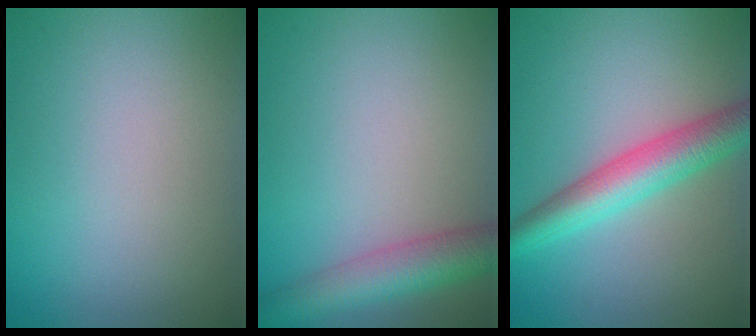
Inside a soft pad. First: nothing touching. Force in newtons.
{"total": 4.9, "press": 4.9, "slide": 0.2}
{"total": 5.4, "press": 5.4, "slide": 0.1}